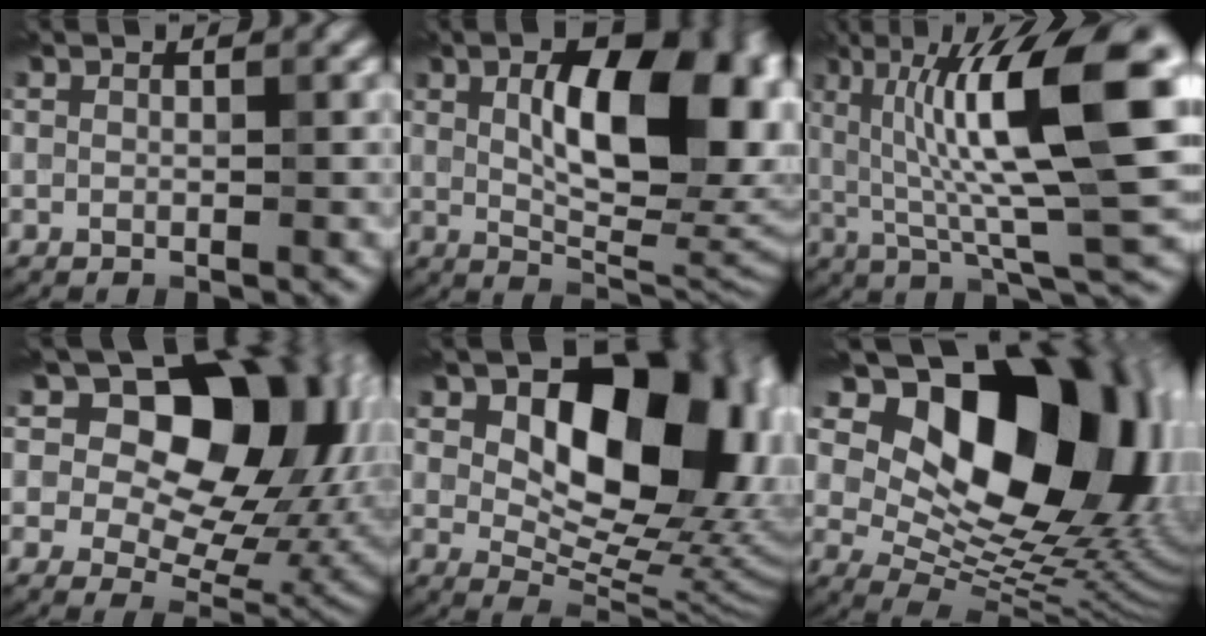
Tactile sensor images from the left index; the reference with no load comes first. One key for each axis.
{"total": 12.6, "fx": 2.4, "fy": 5.4, "fz": 11.1, "tx": -0.144, "ty": 0.006, "tz": 0.039}
{"total": 12.8, "fx": 2.8, "fy": 2.4, "fz": 12.3, "tx": -0.194, "ty": 0.011, "tz": 0.046}
{"total": 14.0, "fx": 5.4, "fy": 8.9, "fz": 9.5, "tx": -0.109, "ty": 0.008, "tz": 0.078}
{"total": 14.8, "fx": 4.4, "fy": 8.5, "fz": 11.3, "tx": -0.127, "ty": 0.004, "tz": 0.071}
{"total": 18.4, "fx": 7.1, "fy": 10.5, "fz": 13.3, "tx": -0.193, "ty": 0.008, "tz": 0.125}